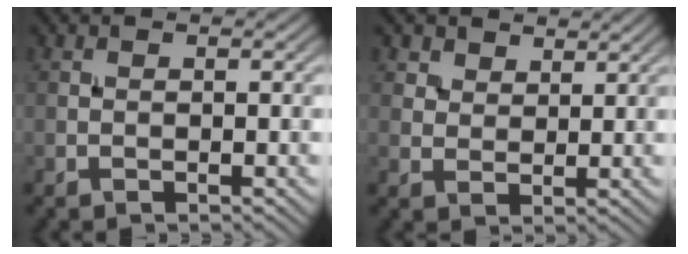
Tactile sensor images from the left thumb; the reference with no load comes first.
{"total": 3.8, "force": [2.7, 2.3, 1.3], "torque": [-0.037, -0.009, 0.064]}